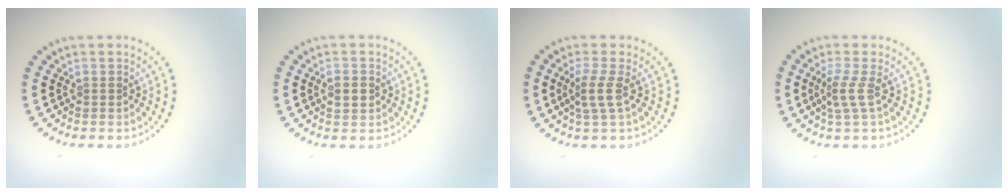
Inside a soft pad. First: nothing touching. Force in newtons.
{"total": 2.1, "press": 2.1, "slide": 0.1}
{"total": 2.2, "press": 1.7, "slide": 1.4}
{"total": 2.0, "press": 1.4, "slide": 1.5}